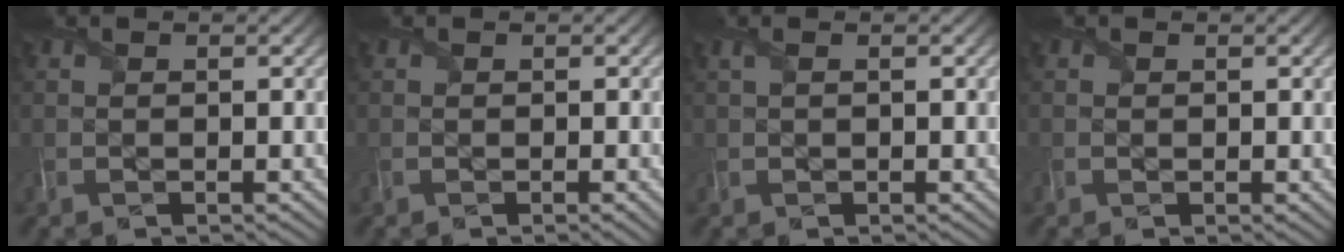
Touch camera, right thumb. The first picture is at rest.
{"total": 0.5, "force": [-0.2, 0.2, 0.5], "torque": [-0.007, -0.003, -0.007]}
{"total": 1.1, "force": [0.3, 0.5, 0.9], "torque": [-0.020, 0.003, 0.007]}
{"total": 0.5, "force": [0.1, 0.5, -0.2], "torque": [0.007, 0.000, 0.001]}